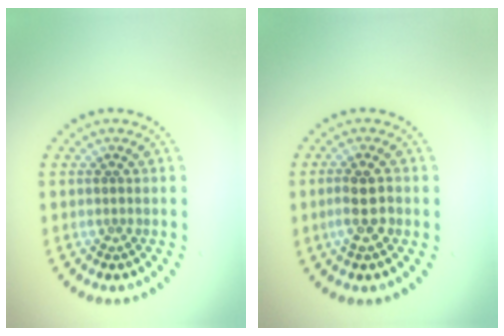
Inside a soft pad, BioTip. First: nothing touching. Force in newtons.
{"total": 2.8, "press": 2.7, "slide": 0.7}